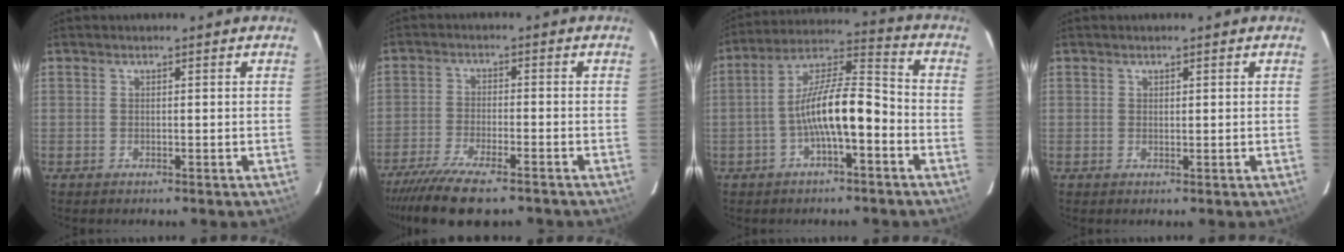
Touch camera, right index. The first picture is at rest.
{"total": 10.5, "force": [-8.5, 2.1, 5.7], "torque": [-0.139, -0.035, -0.151]}
{"total": 11.6, "force": [-4.0, 2.9, 10.5], "torque": [-0.194, 0.021, -0.071]}
{"total": 0.6, "force": [0.4, 0.4, 0.2], "torque": [-0.004, 0.002, 0.007]}